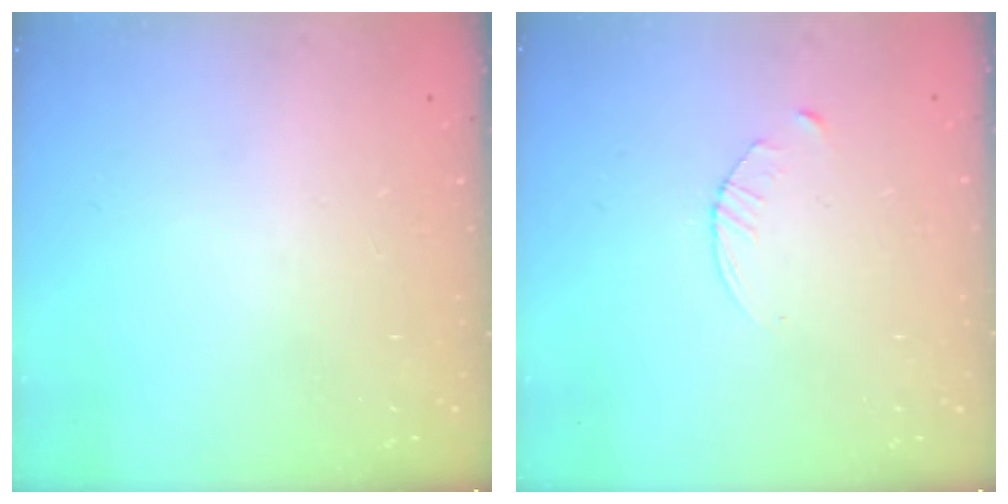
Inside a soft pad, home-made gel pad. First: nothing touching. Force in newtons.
{"total": 2.9, "press": 2.9, "slide": 0.4}